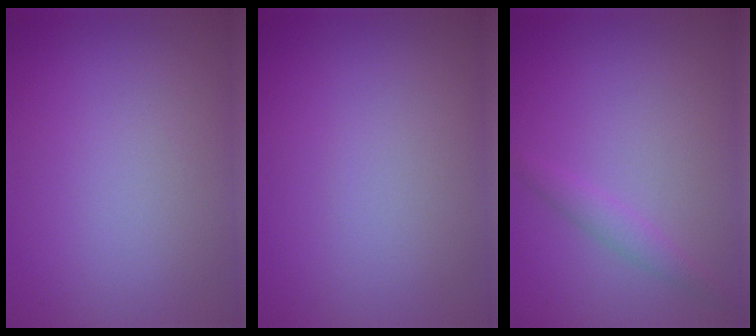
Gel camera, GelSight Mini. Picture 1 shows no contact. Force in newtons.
{"total": 0.0}
{"total": 1.4, "press": 1.4, "slide": 0.1}